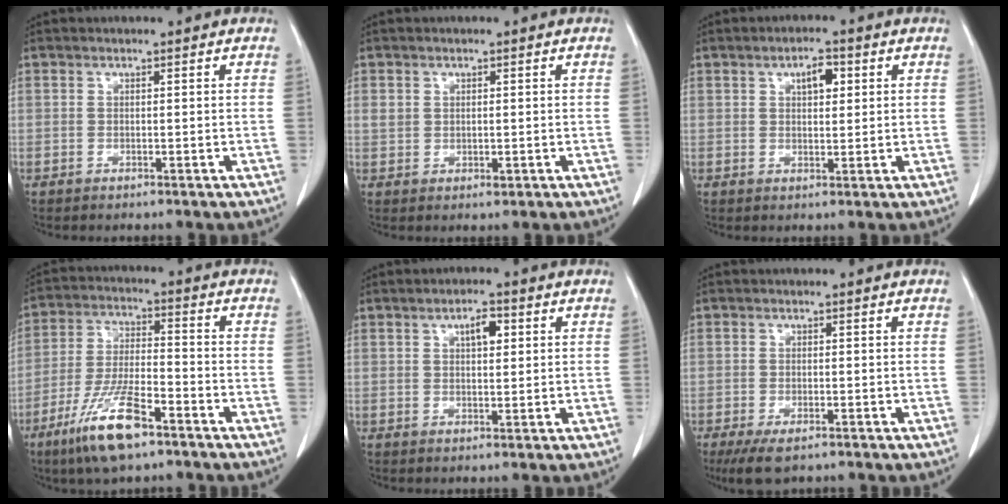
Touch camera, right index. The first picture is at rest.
{"total": 2.3, "force": [0.3, 1.8, 1.4], "torque": [-0.028, 0.001, 0.011]}
{"total": 3.6, "force": [1.3, 1.6, 2.9], "torque": [-0.046, 0.004, 0.019]}
{"total": 11.9, "force": [-7.5, 2.5, 8.9], "torque": [-0.181, -0.021, -0.137]}
{"total": 3.2, "force": [1.2, 1.3, 2.7], "torque": [-0.045, 0.004, 0.017]}
{"total": 4.9, "force": [-3.4, 1.6, 3.2], "torque": [-0.057, -0.011, -0.054]}